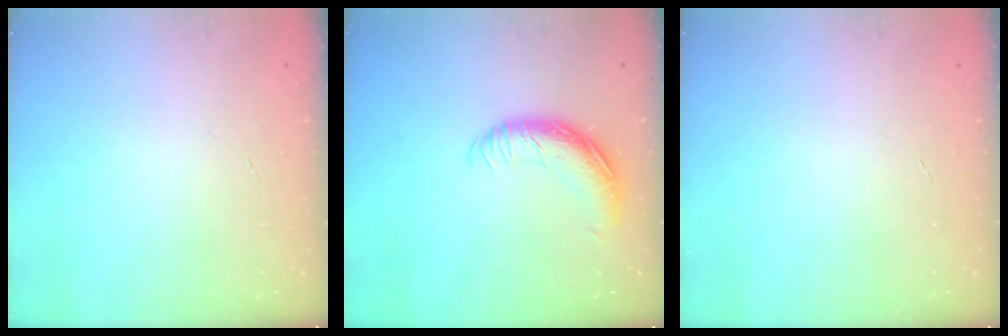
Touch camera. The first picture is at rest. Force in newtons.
{"total": 14.7, "press": 14.7, "slide": 0.4}
{"total": 0.0}